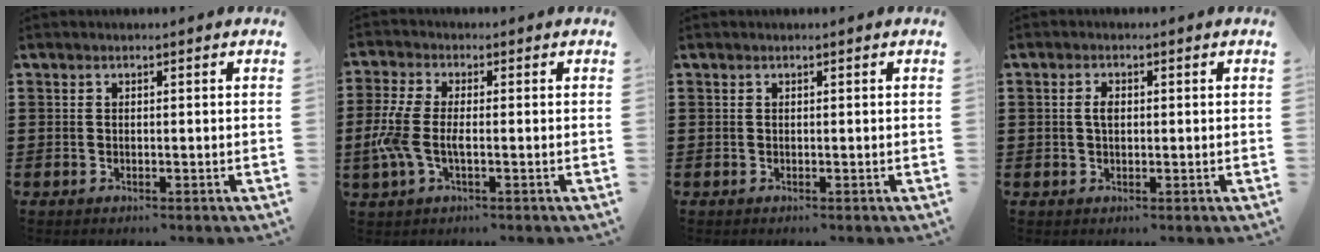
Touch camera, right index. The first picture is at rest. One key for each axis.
{"total": 5.8, "fx": -1.5, "fy": 2.6, "fz": 4.9, "tx": -0.127, "ty": -0.007, "tz": -0.037}
{"total": 0.0}
{"total": 2.0, "fx": 0.0, "fy": 0.9, "fz": 1.7, "tx": -0.036, "ty": 0.006, "tz": -0.002}